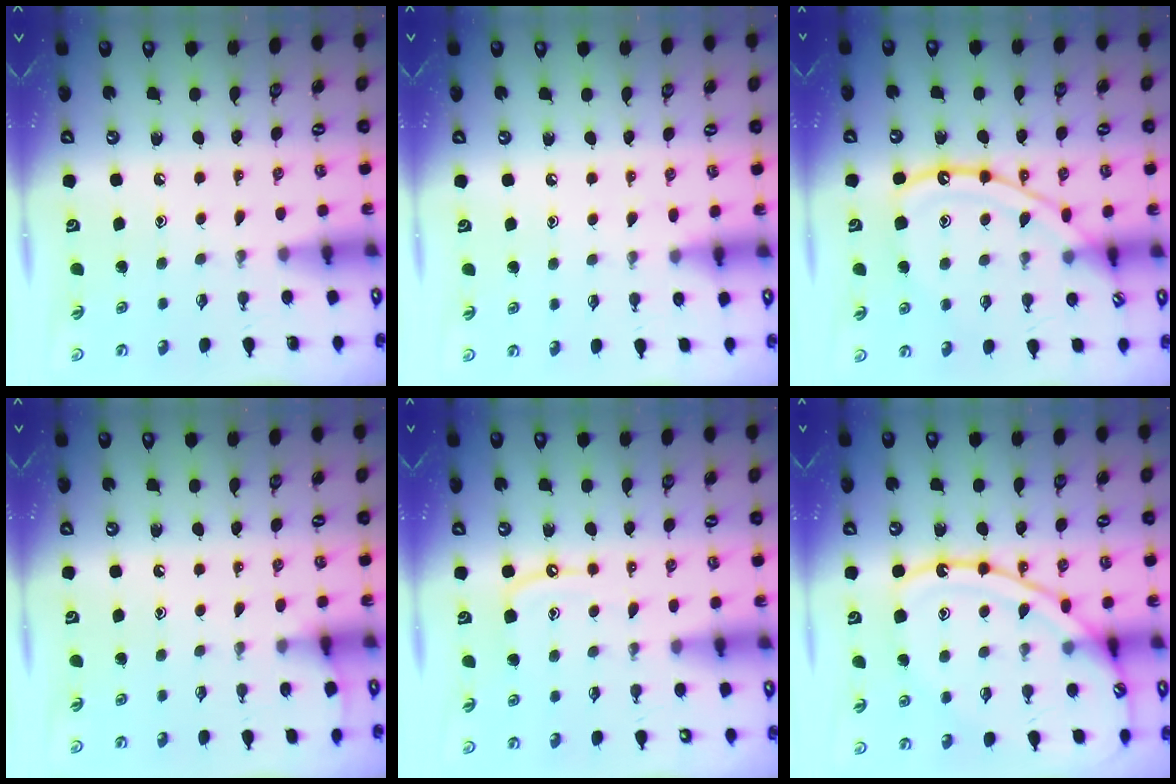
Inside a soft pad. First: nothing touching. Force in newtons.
{"total": 5.5, "press": 5.5, "slide": 0.8}
{"total": 14.7, "press": 14.7, "slide": 1.3}
{"total": 4.0, "press": 3.9, "slide": 0.6}
{"total": 6.4, "press": 6.4, "slide": 0.7}
{"total": 14.7, "press": 14.7, "slide": 0.7}